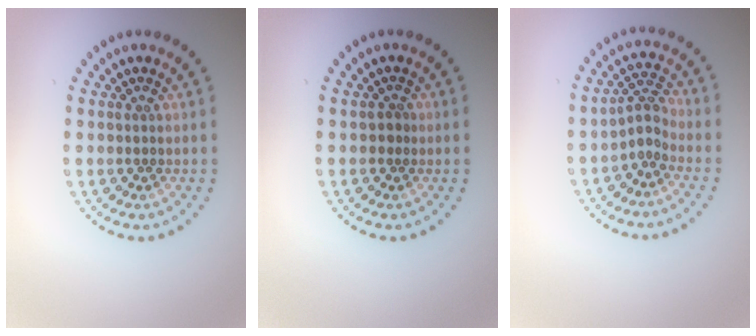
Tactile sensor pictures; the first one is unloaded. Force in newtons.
{"total": 1.0, "press": 0.8, "slide": 0.5}
{"total": 2.2, "press": 1.5, "slide": 1.7}